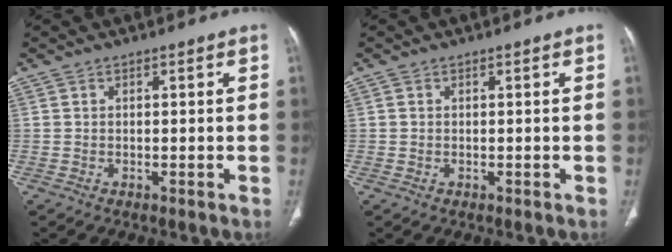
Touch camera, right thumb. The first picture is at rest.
{"total": 0.0}